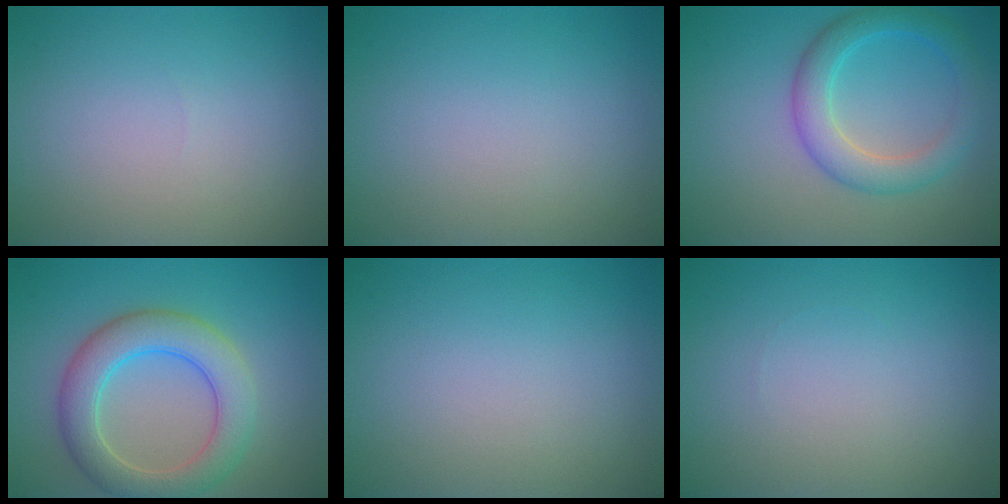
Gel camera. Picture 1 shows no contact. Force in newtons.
{"total": 0.0}
{"total": 4.2, "press": 4.2, "slide": 0.2}
{"total": 6.0, "press": 6.0, "slide": 0.2}
{"total": 0.0}
{"total": 0.0}